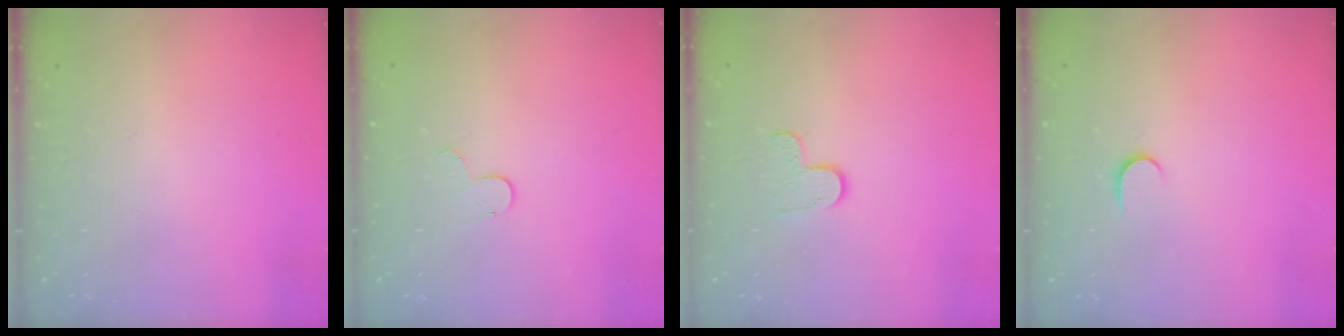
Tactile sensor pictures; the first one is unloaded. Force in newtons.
{"total": 4.9, "press": 4.9, "slide": 0.5}
{"total": 4.7, "press": 4.7, "slide": 0.5}
{"total": 4.9, "press": 4.9, "slide": 0.6}